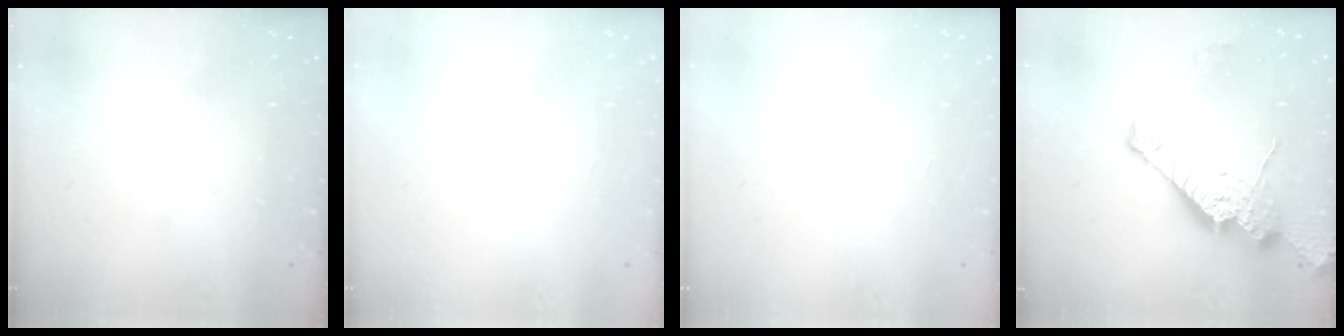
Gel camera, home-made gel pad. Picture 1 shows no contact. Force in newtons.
{"total": 0.0}
{"total": 0.0}
{"total": 17.6, "press": 17.5, "slide": 1.8}